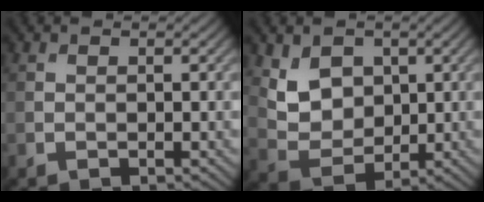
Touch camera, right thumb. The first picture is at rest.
{"total": 5.9, "force": [2.3, 4.4, 3.1], "torque": [-0.077, -0.014, 0.040]}